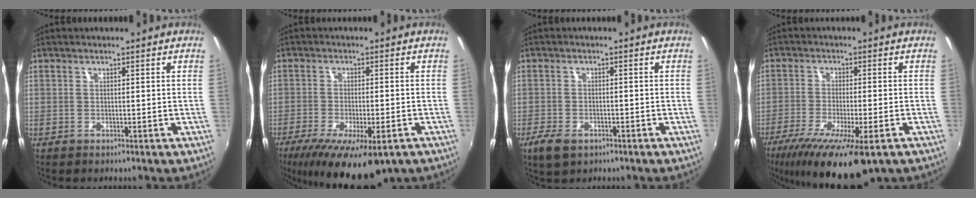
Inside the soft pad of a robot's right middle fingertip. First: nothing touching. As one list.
[{"total": 16.2, "force": [-10.3, 5.3, 11.4], "torque": [-0.217, -0.053, -0.155]}, {"total": 5.0, "force": [-3.0, 2.6, 2.9], "torque": [-0.073, -0.013, -0.054]}, {"total": 16.9, "force": [-10.9, 3.6, 12.4], "torque": [-0.238, -0.063, -0.175]}]